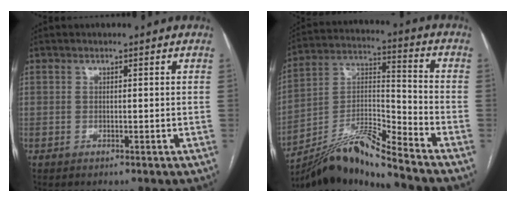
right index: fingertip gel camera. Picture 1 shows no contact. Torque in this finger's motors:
{"motor_torque": [-0.92, -1.22, -0.05, -0.04]}